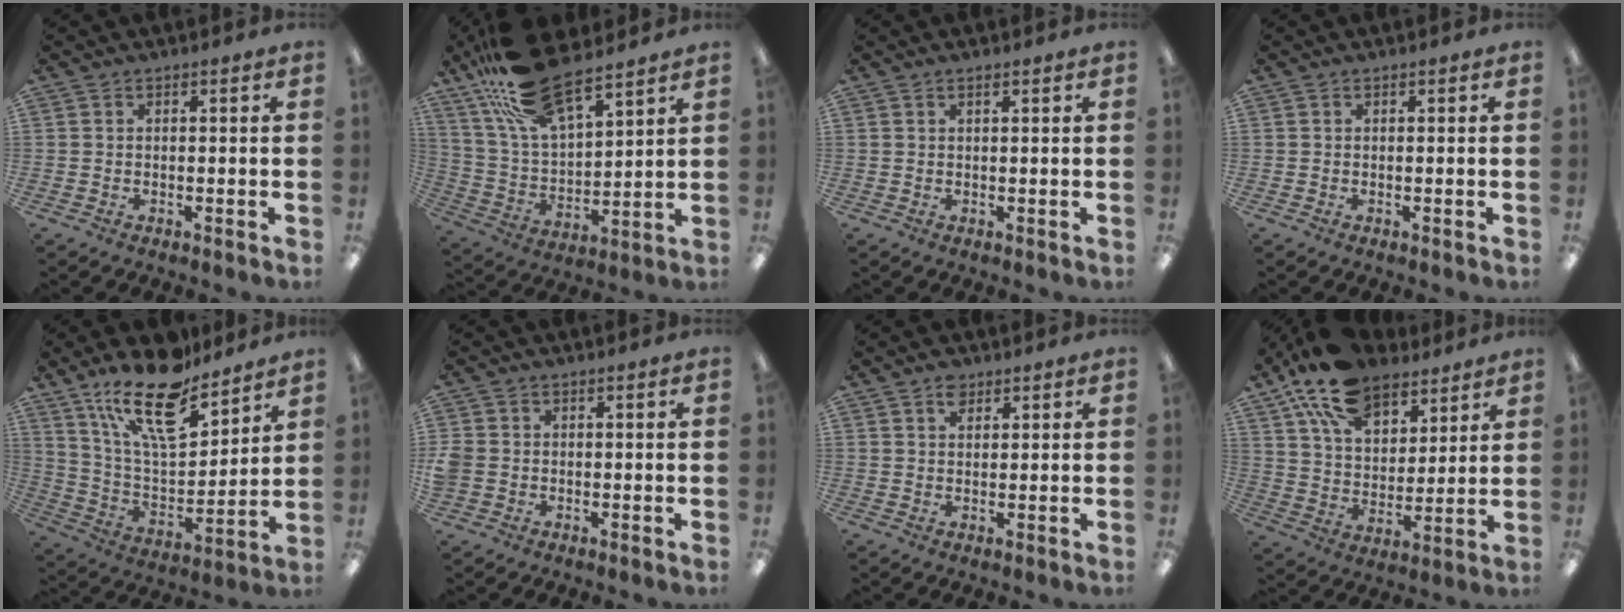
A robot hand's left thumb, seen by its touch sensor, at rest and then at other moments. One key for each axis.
{"total": 20.2, "fx": 15.6, "fy": 6.9, "fz": 10.8, "tx": -0.223, "ty": -0.076, "tz": 0.280}
{"total": 0.9, "fx": 0.7, "fy": 0.2, "fz": 0.5, "tx": -0.012, "ty": 0.001, "tz": 0.012}
{"total": 0.0}
{"total": 20.5, "fx": 14.8, "fy": 7.7, "fz": 11.8, "tx": -0.215, "ty": -0.083, "tz": 0.258}
{"total": 3.1, "fx": -0.4, "fy": 2.8, "fz": 1.3, "tx": -0.028, "ty": 0.004, "tz": -0.008}
{"total": 3.1, "fx": 2.2, "fy": 1.7, "fz": 1.4, "tx": -0.016, "ty": -0.006, "tz": 0.037}
{"total": 17.4, "fx": 12.5, "fy": 8.9, "fz": 8.3, "tx": -0.159, "ty": -0.060, "tz": 0.231}